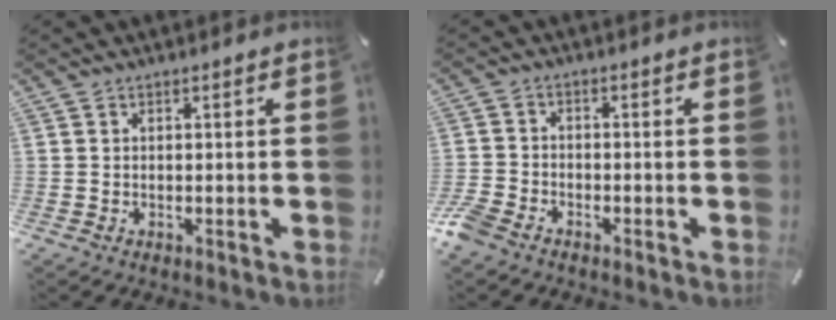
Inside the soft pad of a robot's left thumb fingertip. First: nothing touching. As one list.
[{"total": 3.9, "force": [-3.0, 2.0, 1.4], "torque": [-0.046, 0.009, -0.064]}]